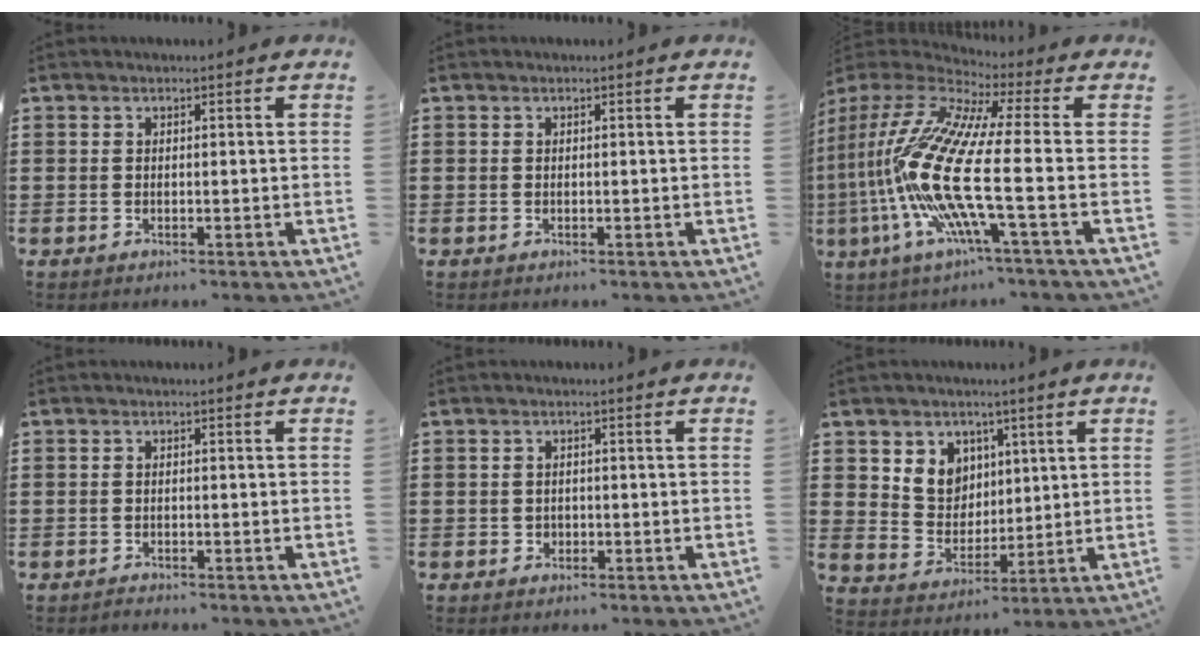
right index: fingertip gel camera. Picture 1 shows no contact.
{"total": 0.0}
{"total": 16.4, "force": [-4.1, 2.4, 15.6], "torque": [-0.370, -0.021, -0.100]}
{"total": 0.6, "force": [-0.6, 0.0, 0.0], "torque": [-0.001, 0.000, -0.014]}
{"total": 0.9, "force": [-0.2, 0.8, 0.2], "torque": [-0.007, 0.003, -0.006]}
{"total": 6.5, "force": [3.3, 5.5, 1.0], "torque": [-0.046, -0.001, 0.062]}